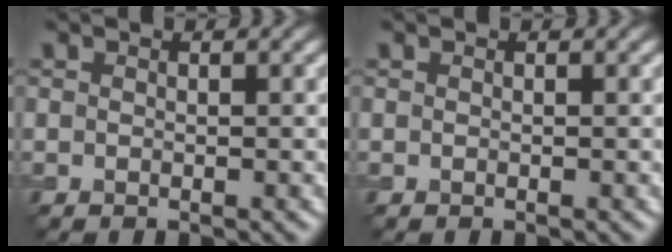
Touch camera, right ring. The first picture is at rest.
{"total": 0.0}